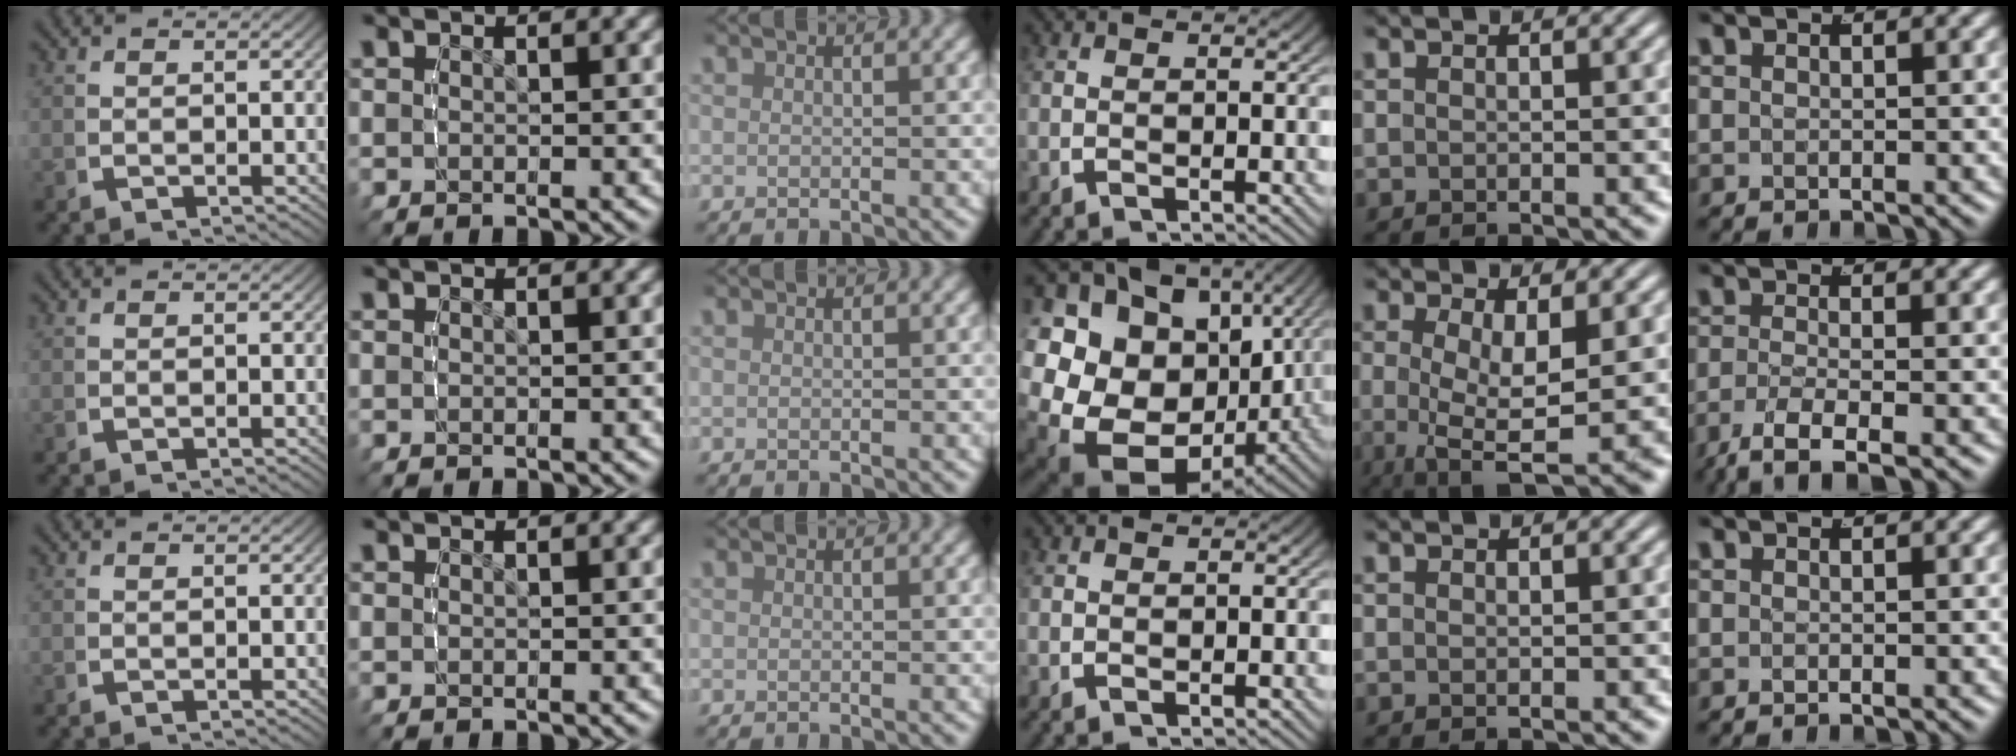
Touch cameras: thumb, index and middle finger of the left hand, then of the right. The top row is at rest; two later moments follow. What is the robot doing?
{"motion": "lift_and_place", "object": "air blower"}